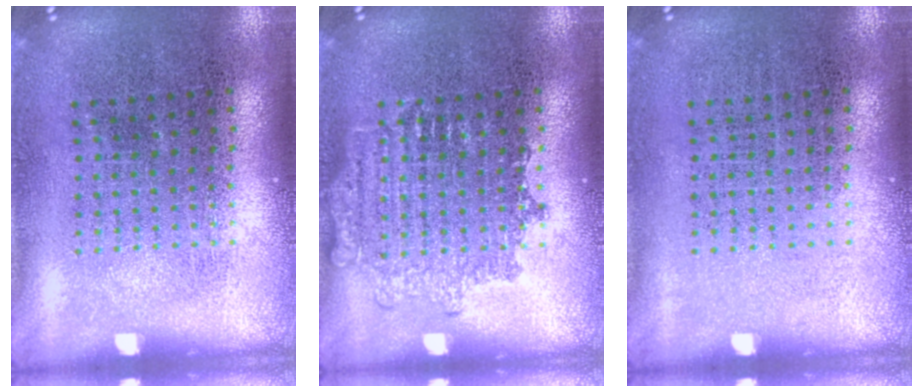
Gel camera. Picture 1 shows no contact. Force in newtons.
{"total": 1.8, "press": 1.8, "slide": 0.3}
{"total": 0.0}